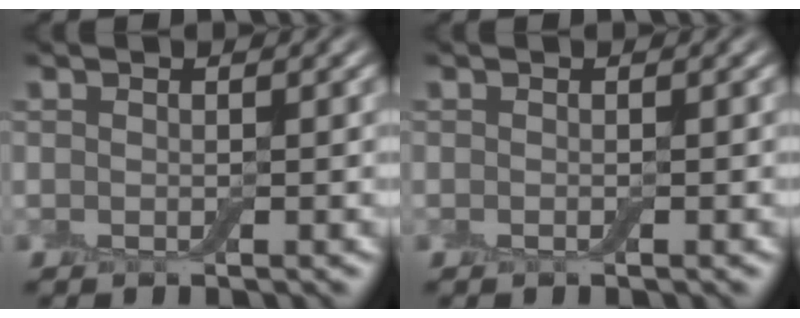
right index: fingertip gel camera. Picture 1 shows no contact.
{"total": 0.0}